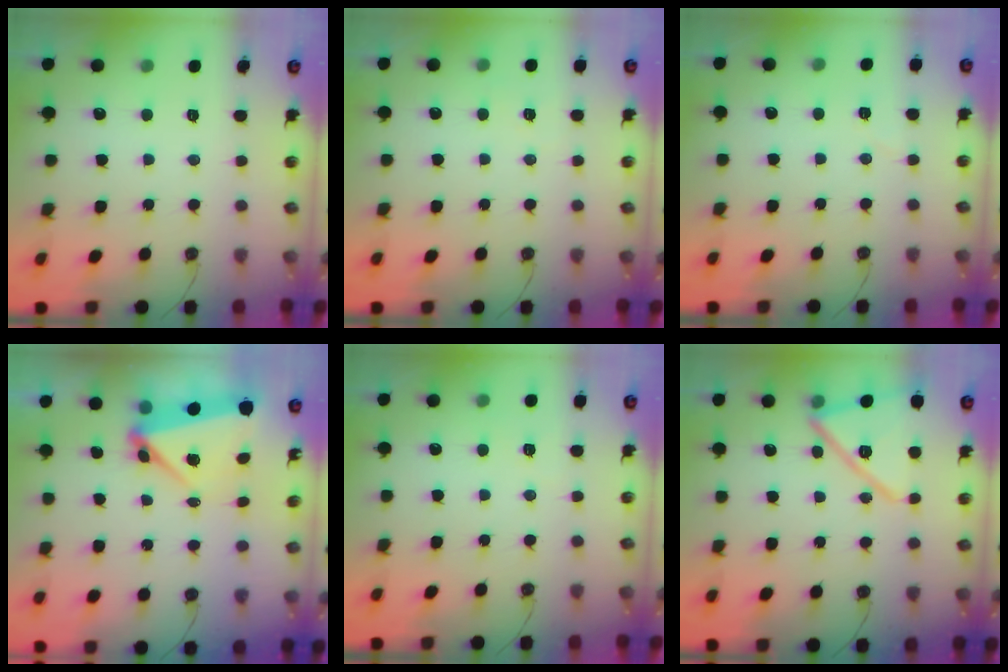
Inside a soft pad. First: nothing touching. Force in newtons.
{"total": 4.0, "press": 4.0, "slide": 0.2}
{"total": 4.1, "press": 3.1, "slide": 2.7}
{"total": 6.0, "press": 5.1, "slide": 3.3}
{"total": 2.4, "press": 2.2, "slide": 1.0}
{"total": 15.9, "press": 15.8, "slide": 1.5}